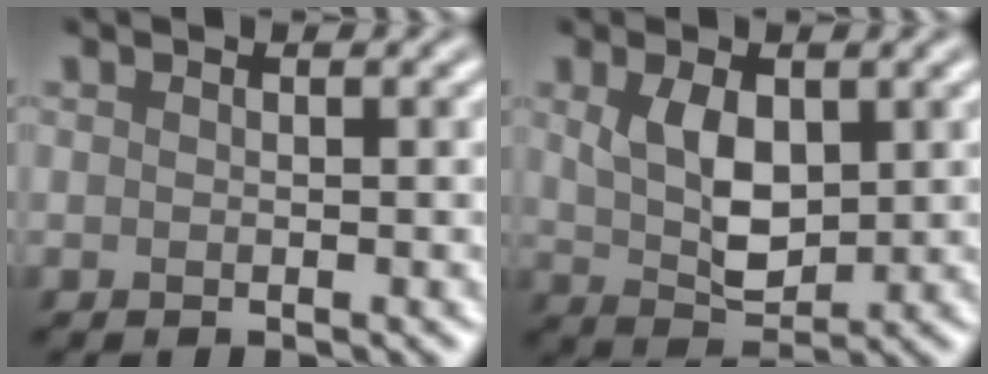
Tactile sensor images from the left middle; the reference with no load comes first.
{"total": 4.4, "force": [1.0, 2.6, 3.4], "torque": [-0.079, 0.001, 0.028]}